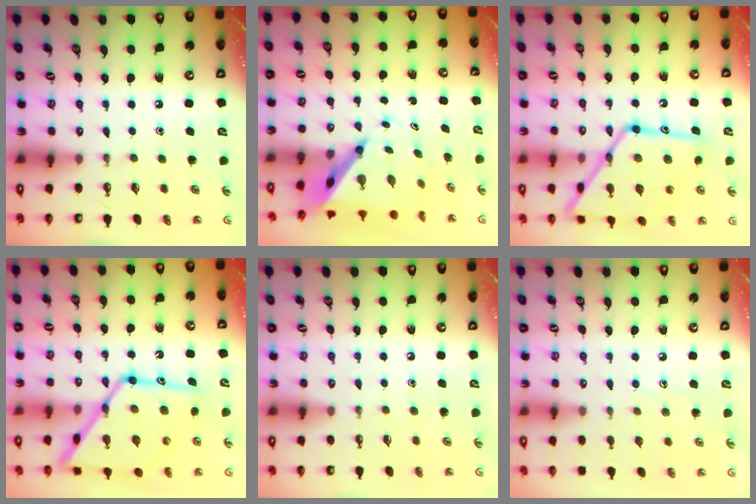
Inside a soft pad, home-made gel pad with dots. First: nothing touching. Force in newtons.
{"total": 8.1, "press": 8.1, "slide": 0.6}
{"total": 21.4, "press": 21.3, "slide": 1.6}
{"total": 22.6, "press": 22.5, "slide": 1.8}
{"total": 0.0}
{"total": 4.4, "press": 4.4, "slide": 0.5}